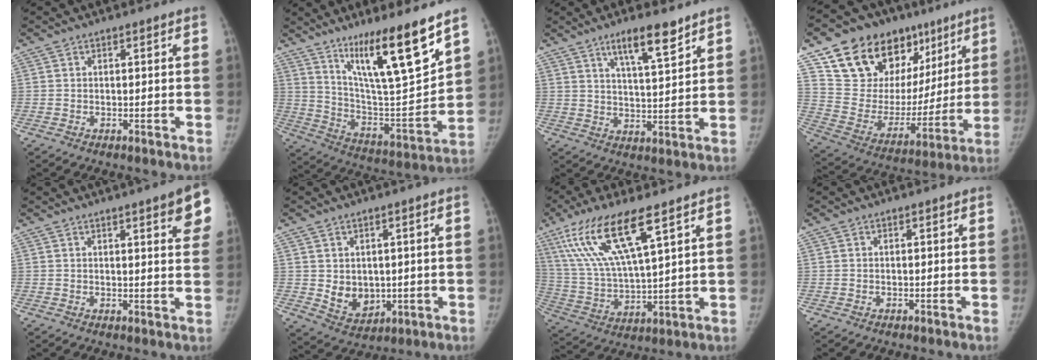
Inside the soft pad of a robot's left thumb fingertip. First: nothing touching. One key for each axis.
{"total": 20.2, "fx": 13.0, "fy": 3.0, "fz": 15.2, "tx": -0.223, "ty": -0.085, "tz": 0.229}
{"total": 8.6, "fx": 5.8, "fy": 1.7, "fz": 6.2, "tx": -0.095, "ty": -0.035, "tz": 0.101}
{"total": 26.9, "fx": 14.7, "fy": 16.8, "fz": 15.2, "tx": -0.195, "ty": -0.004, "tz": 0.259}
{"total": 8.9, "fx": 4.7, "fy": 1.7, "fz": 7.4, "tx": -0.069, "ty": -0.016, "tz": 0.051}
{"total": 6.8, "fx": 0.1, "fy": 5.5, "fz": 4.0, "tx": -0.038, "ty": -0.015, "tz": 0.025}
{"total": 17.1, "fx": 9.2, "fy": 3.8, "fz": 13.9, "tx": -0.291, "ty": -0.031, "tz": 0.187}
{"total": 0.0}